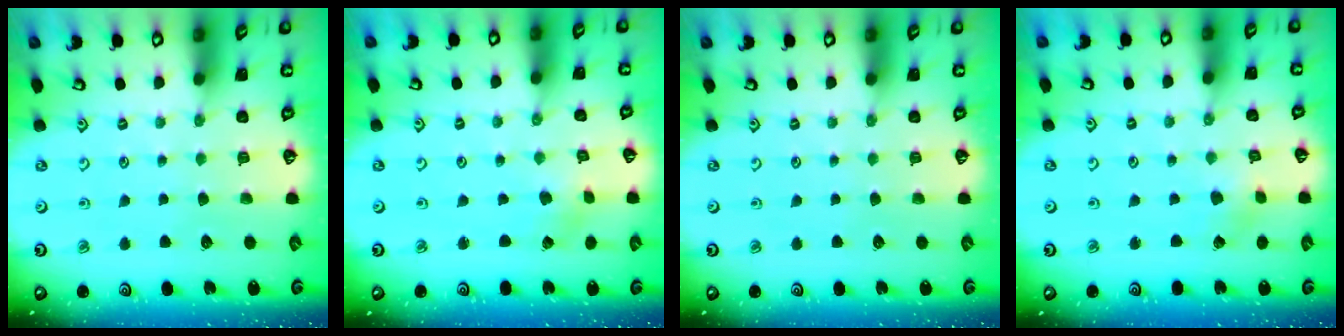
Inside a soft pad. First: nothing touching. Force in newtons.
{"total": 0.0}
{"total": 0.0}
{"total": 1.8, "press": 1.8, "slide": 0.2}